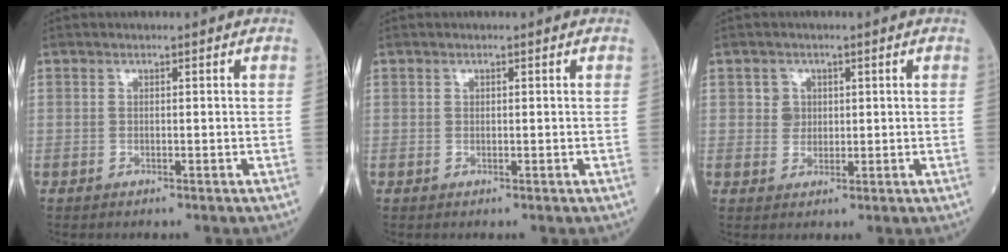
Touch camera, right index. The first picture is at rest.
{"total": 0.0}
{"total": 2.4, "force": [0.7, 2.2, 0.5], "torque": [-0.004, 0.001, 0.009]}